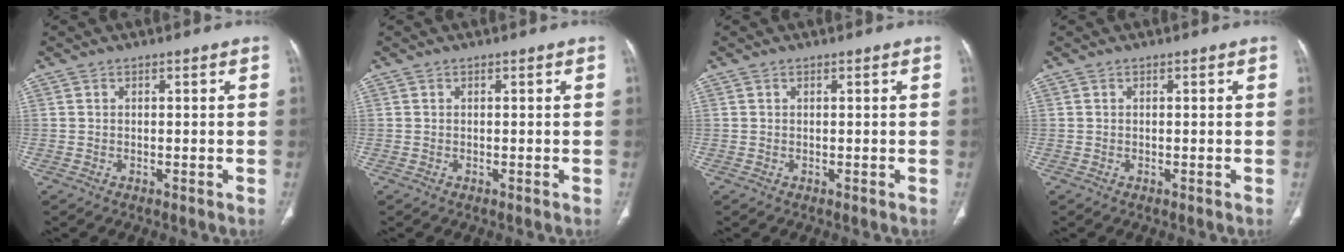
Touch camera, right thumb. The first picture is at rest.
{"total": 0.0}
{"total": 0.0}
{"total": 0.0}